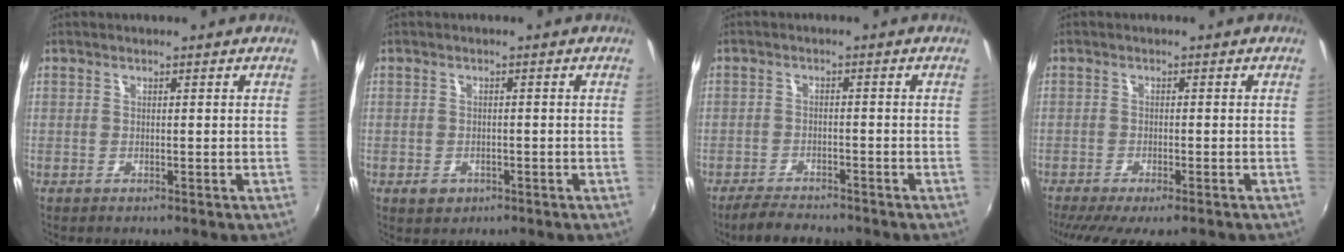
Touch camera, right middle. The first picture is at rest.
{"total": 2.6, "force": [-1.3, 2.0, 1.1], "torque": [-0.022, -0.004, -0.016]}
{"total": 5.5, "force": [-4.9, 1.6, 1.8], "torque": [-0.056, -0.004, -0.081]}
{"total": 9.1, "force": [-7.0, 1.9, 5.5], "torque": [-0.119, -0.041, -0.112]}